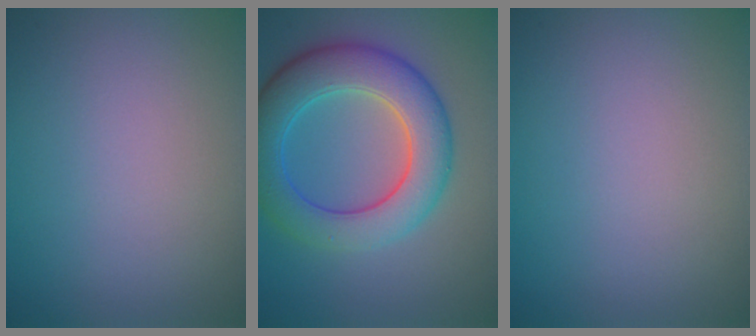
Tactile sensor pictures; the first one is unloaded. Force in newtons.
{"total": 7.5, "press": 7.5, "slide": 0.1}
{"total": 0.0}